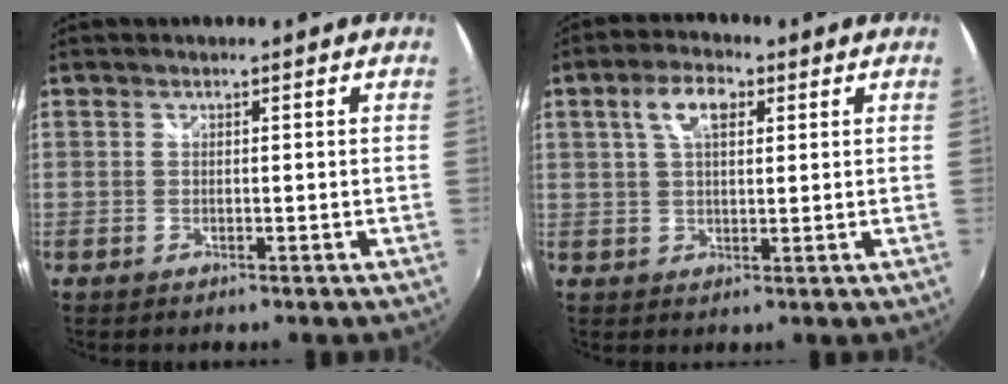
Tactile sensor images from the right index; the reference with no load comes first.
{"total": 6.2, "force": [2.3, 3.2, 4.7], "torque": [-0.087, 0.017, 0.041]}